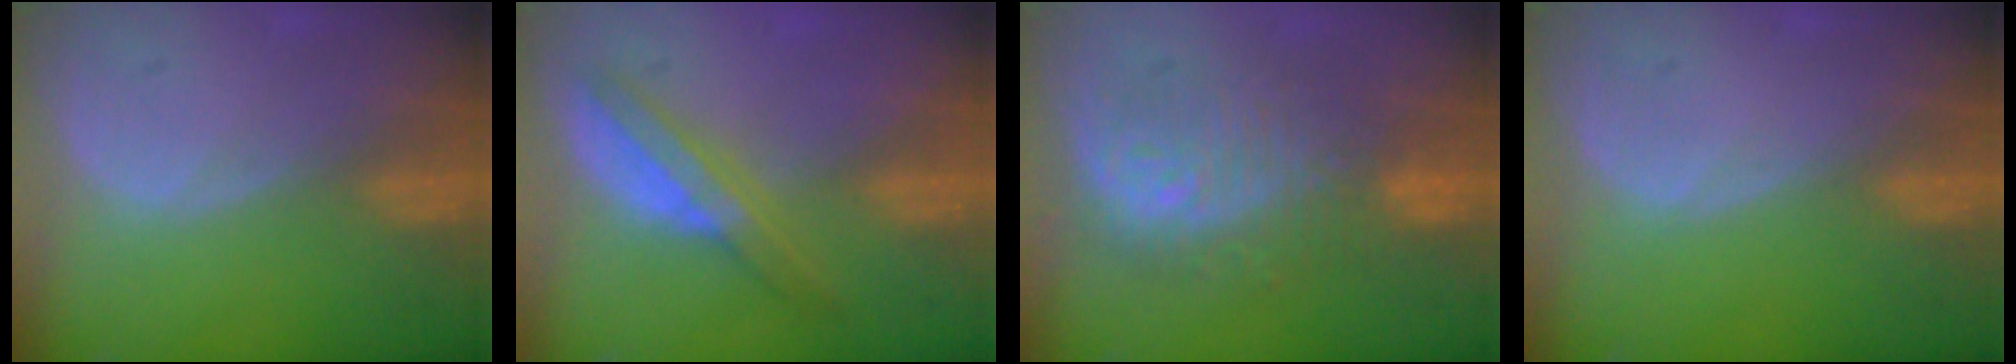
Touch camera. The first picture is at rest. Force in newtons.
{"total": 5.6, "press": 5.2, "slide": 1.9}
{"total": 9.6, "press": 9.6, "slide": 0.7}
{"total": 0.0}